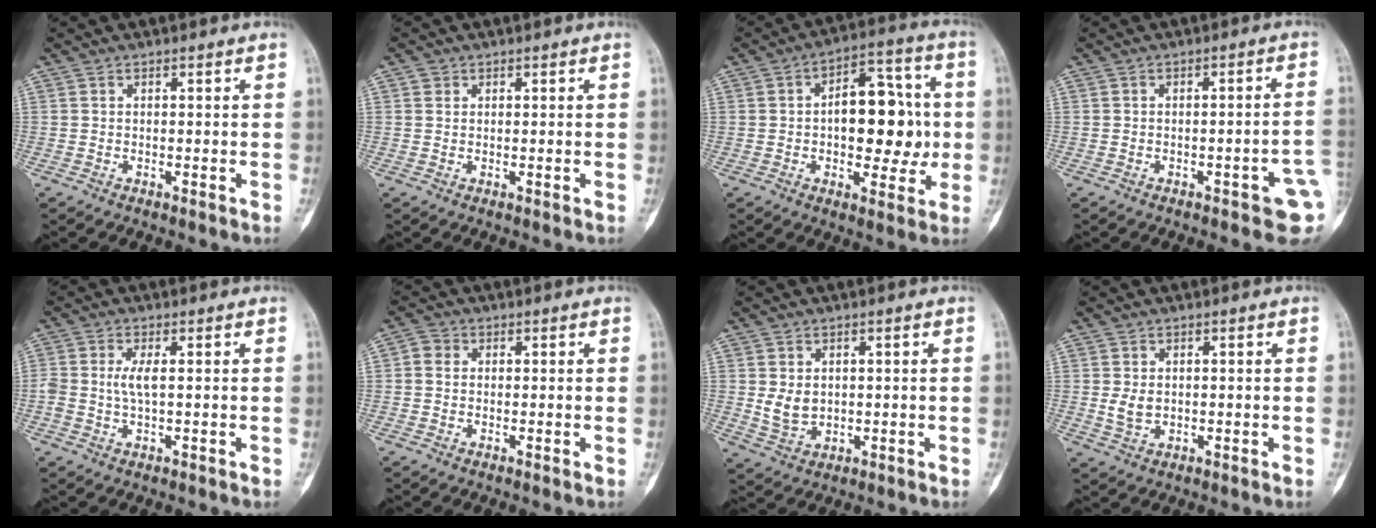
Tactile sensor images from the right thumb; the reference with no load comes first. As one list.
[{"total": 0.9, "force": [0.3, 0.8, 0.2], "torque": [0.002, 0.001, 0.005]}, {"total": 15.7, "force": [-0.2, 8.9, 13.0], "torque": [-0.141, 0.028, -0.005]}, {"total": 7.7, "force": [-2.3, 2.2, 7.0], "torque": [-0.076, 0.013, -0.024]}, {"total": 3.1, "force": [0.1, 1.0, 2.9], "torque": [-0.076, 0.004, 0.004]}, {"total": 2.3, "force": [0.1, 2.1, 1.0], "torque": [-0.012, 0.005, -0.003]}, {"total": 4.6, "force": [0.5, 3.5, 2.9], "torque": [-0.038, -0.010, 0.022]}, {"total": 3.2, "force": [0.2, 2.3, 2.2], "torque": [-0.037, -0.005, 0.009]}]